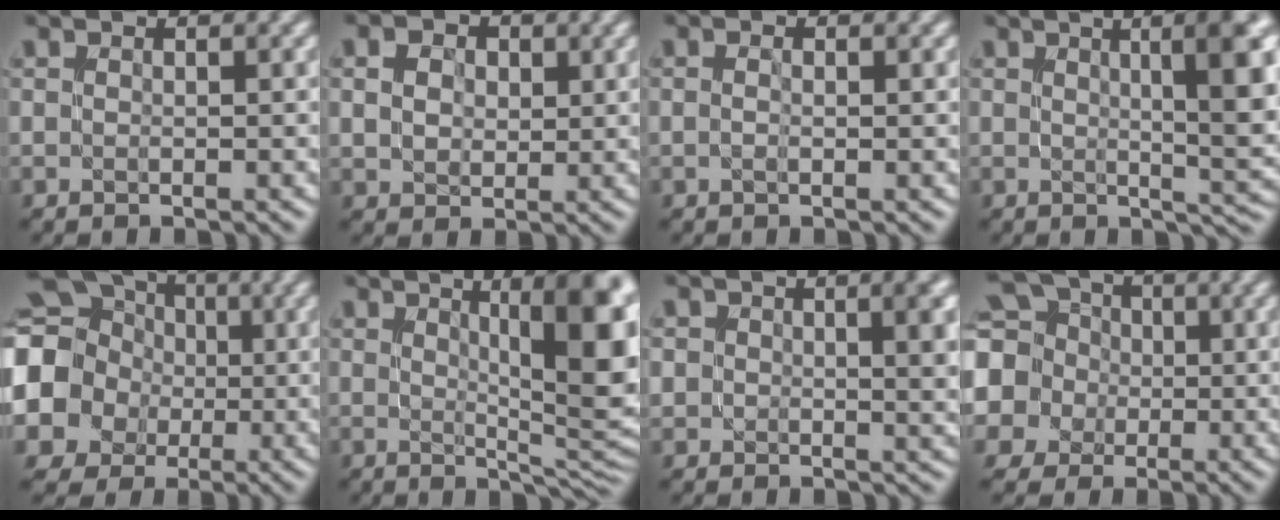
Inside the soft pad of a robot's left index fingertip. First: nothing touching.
{"total": 3.6, "force": [1.2, 2.7, 2.0], "torque": [-0.046, 0.000, 0.016]}
{"total": 1.0, "force": [0.1, 0.4, 1.0], "torque": [-0.015, -0.010, -0.002]}
{"total": 9.3, "force": [2.5, 2.6, 8.5], "torque": [-0.084, 0.011, 0.033]}
{"total": 19.1, "force": [0.8, 17.9, 6.7], "torque": [-0.184, 0.005, -0.036]}
{"total": 12.6, "force": [3.4, 3.8, 11.5], "torque": [-0.116, 0.009, 0.045]}
{"total": 4.7, "force": [1.5, 2.6, 3.6], "torque": [-0.041, -0.007, 0.026]}
{"total": 12.5, "force": [1.9, 11.3, 5.0], "torque": [-0.142, 0.020, 0.000]}